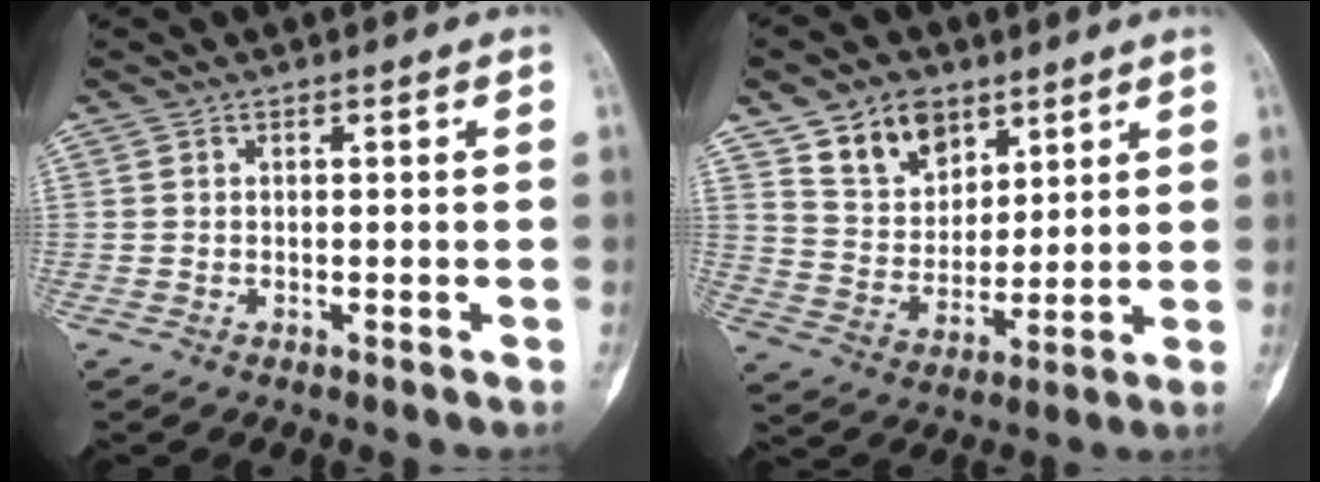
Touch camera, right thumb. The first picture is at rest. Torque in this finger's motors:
{"motor_torque": [-0.89, 1.00, -0.12, 0.31, 0.21]}